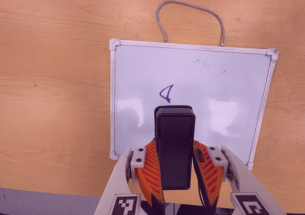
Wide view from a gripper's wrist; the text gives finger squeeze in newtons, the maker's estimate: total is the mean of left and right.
{"total": 6.0, "left": 4.9, "right": 7.1}